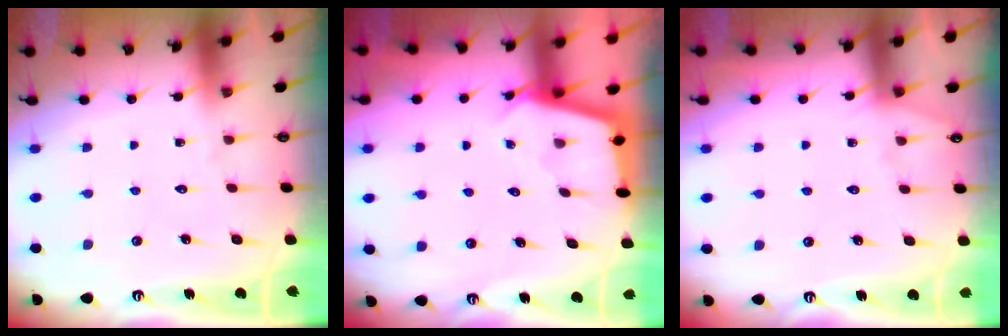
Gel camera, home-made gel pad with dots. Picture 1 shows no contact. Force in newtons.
{"total": 2.9, "press": 2.9, "slide": 0.3}
{"total": 3.8, "press": 3.7, "slide": 0.6}